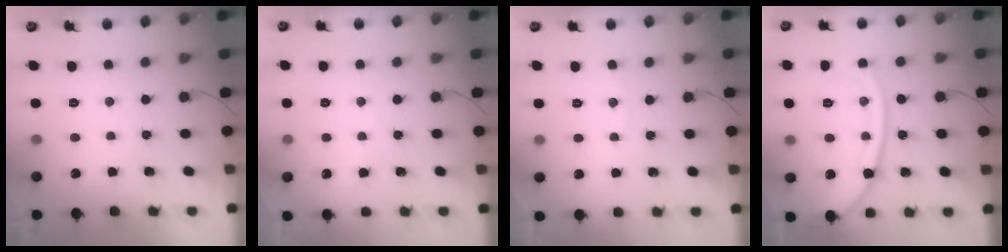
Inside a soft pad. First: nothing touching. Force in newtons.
{"total": 2.4, "press": 2.4, "slide": 0.3}
{"total": 3.4, "press": 3.4, "slide": 0.5}
{"total": 15.5, "press": 15.4, "slide": 1.7}